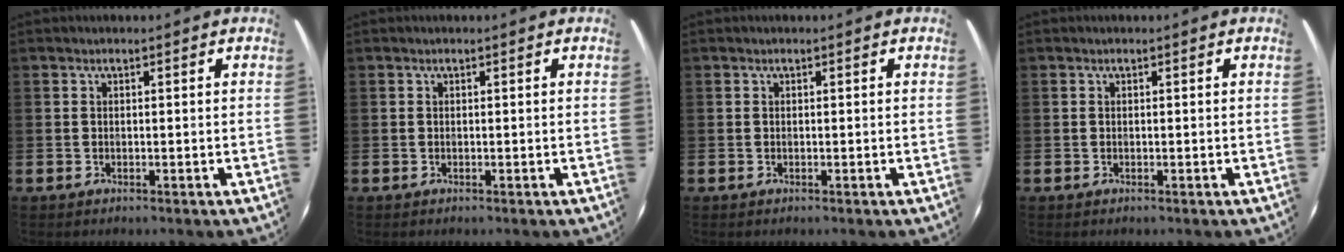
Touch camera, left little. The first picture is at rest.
{"total": 0.0}
{"total": 0.0}
{"total": 0.0}